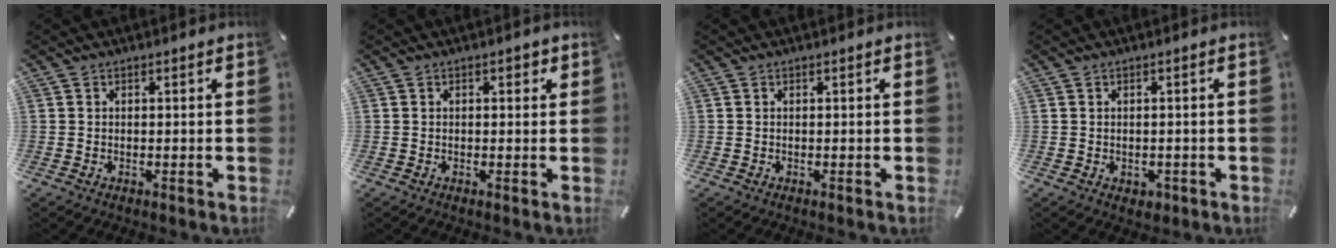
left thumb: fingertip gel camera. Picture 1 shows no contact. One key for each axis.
{"total": 1.4, "fx": 0.4, "fy": 1.0, "fz": 0.9, "tx": -0.009, "ty": 0.005, "tz": 0.003}
{"total": 0.0}
{"total": 1.8, "fx": -0.6, "fy": 1.5, "fz": 0.7, "tx": -0.012, "ty": 0.003, "tz": -0.012}